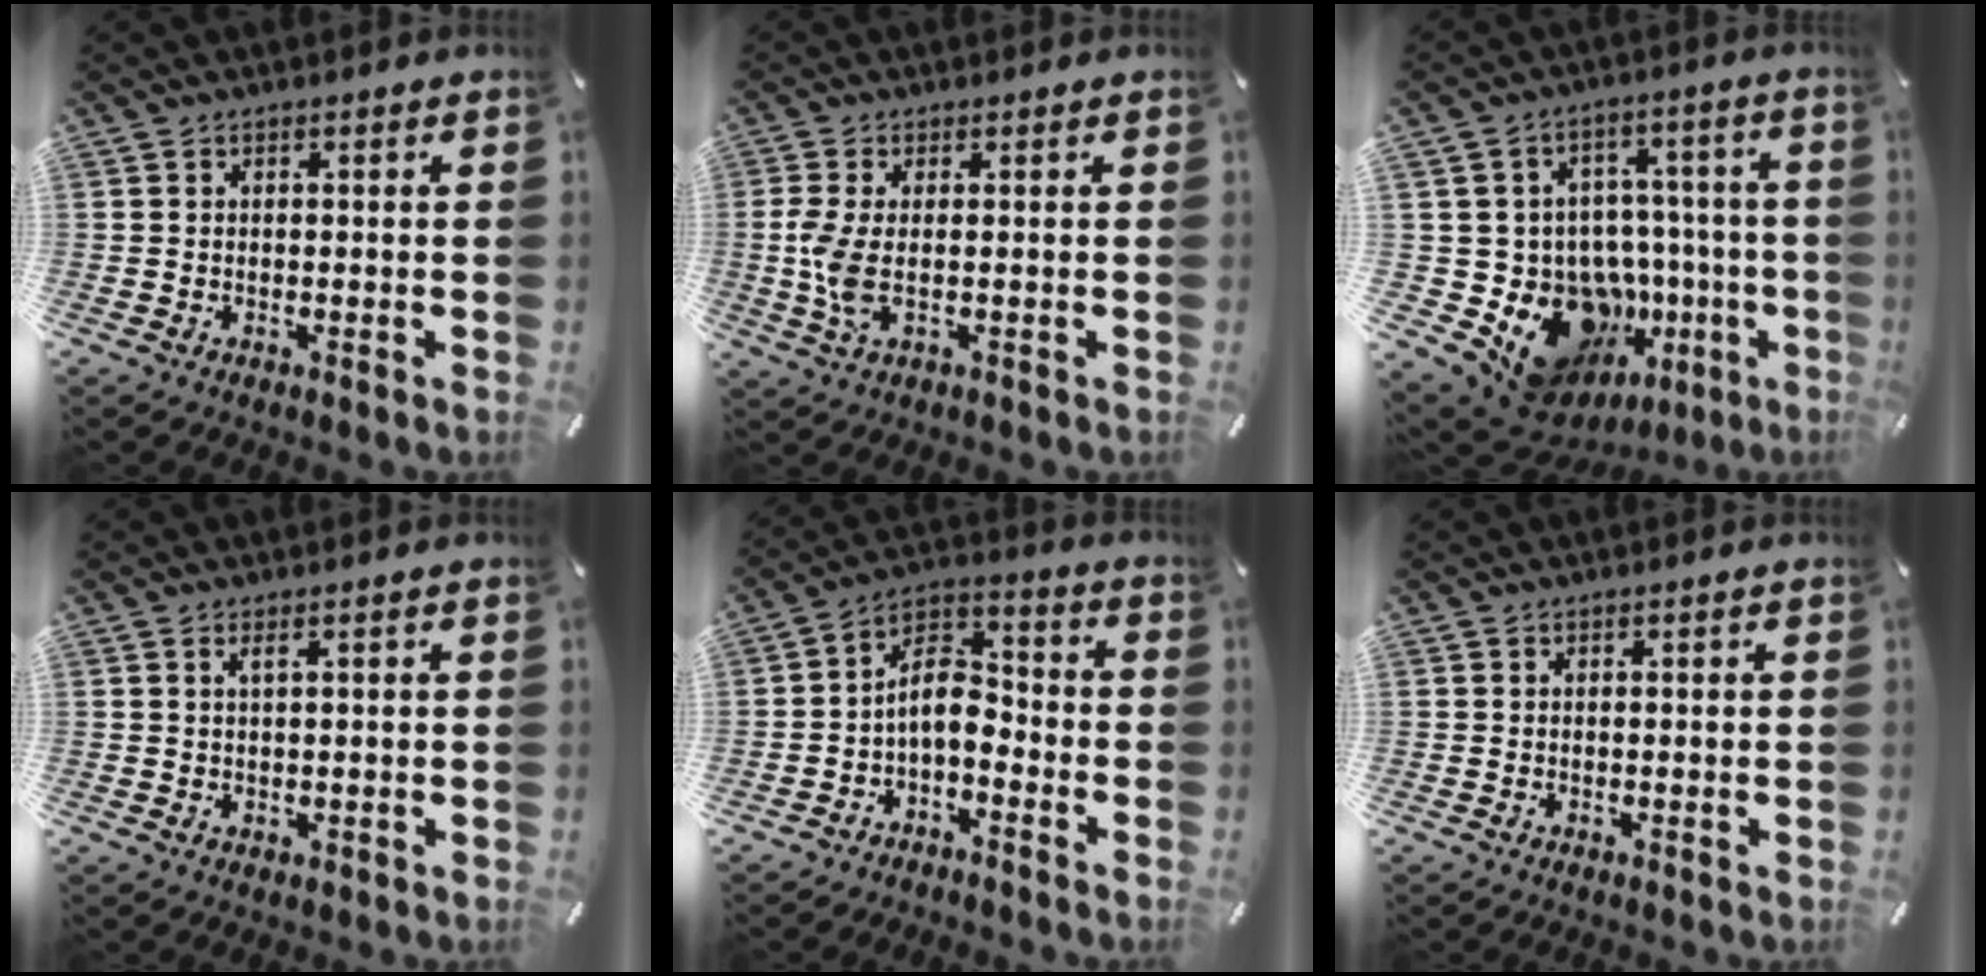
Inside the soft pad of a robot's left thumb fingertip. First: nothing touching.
{"total": 6.1, "force": [-0.1, 2.3, 5.7], "torque": [-0.135, -0.010, -0.006]}
{"total": 17.5, "force": [-7.7, 13.2, 8.6], "torque": [-0.142, 0.026, -0.095]}
{"total": 1.4, "force": [0.7, 0.4, 1.2], "torque": [-0.023, 0.000, 0.011]}
{"total": 9.0, "force": [-2.8, 5.4, 6.5], "torque": [-0.125, 0.012, -0.051]}
{"total": 0.0}